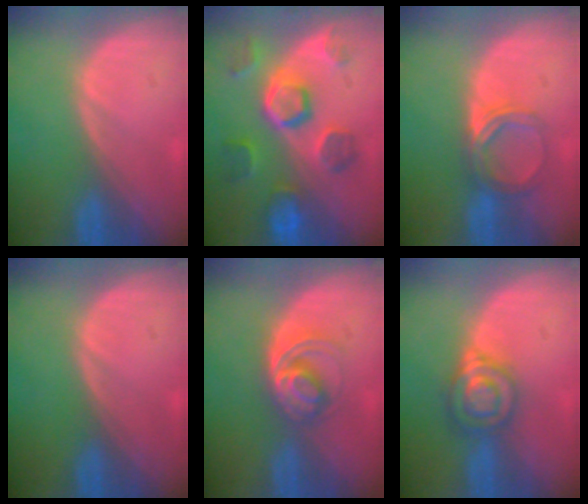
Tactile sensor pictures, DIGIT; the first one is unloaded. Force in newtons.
{"total": 8.7, "press": 8.7, "slide": 0.1}
{"total": 5.0, "press": 4.6, "slide": 2.1}
{"total": 0.0}
{"total": 5.4, "press": 5.0, "slide": 2.1}
{"total": 6.6, "press": 5.7, "slide": 3.4}